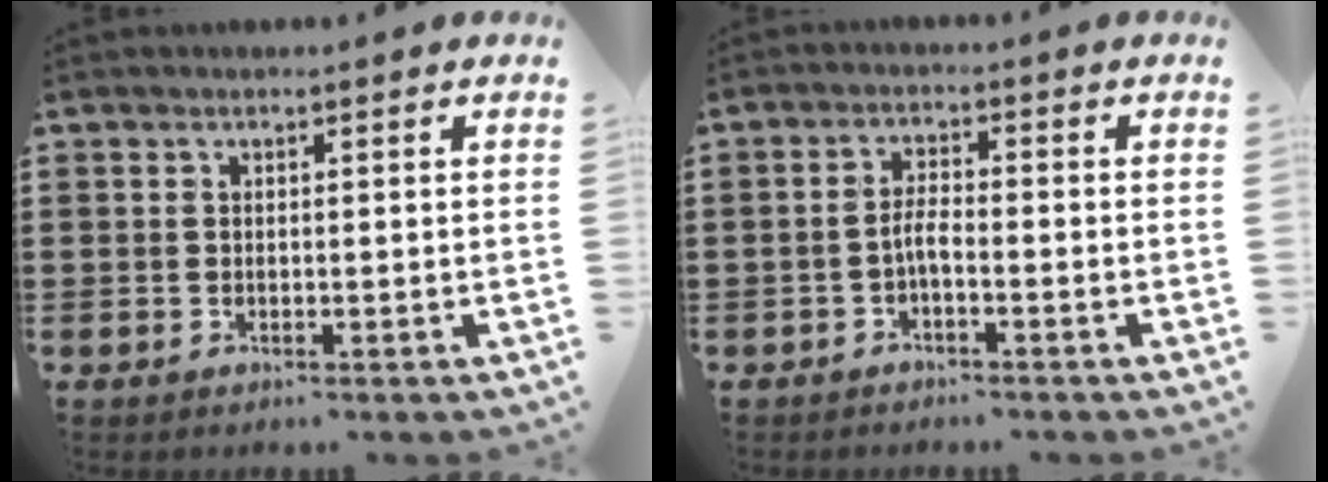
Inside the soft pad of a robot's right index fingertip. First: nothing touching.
{"total": 2.7, "force": [-1.4, 0.4, 2.3], "torque": [-0.050, -0.001, -0.030]}